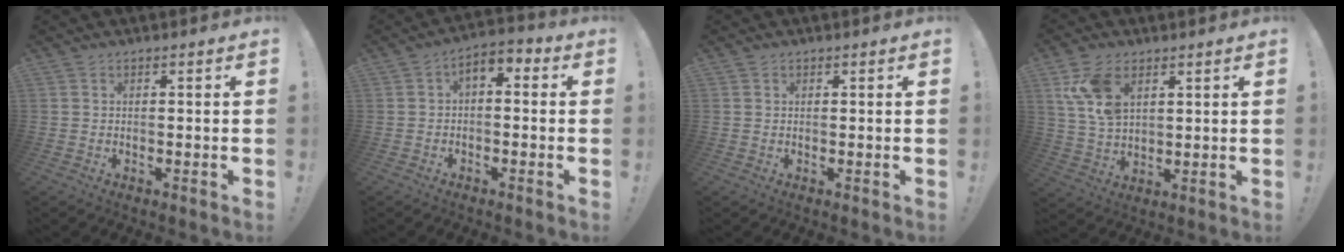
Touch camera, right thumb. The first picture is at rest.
{"total": 4.0, "force": [-1.2, 2.3, 3.0], "torque": [-0.041, 0.012, -0.020]}
{"total": 1.0, "force": [0.4, 0.9, 0.0], "torque": [0.005, -0.001, 0.006]}
{"total": 11.0, "force": [5.2, 7.3, 6.4], "torque": [-0.117, -0.009, 0.102]}